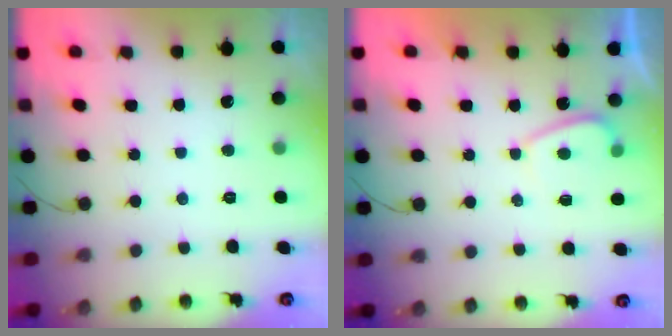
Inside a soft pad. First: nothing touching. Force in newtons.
{"total": 1.9, "press": 1.7, "slide": 0.7}